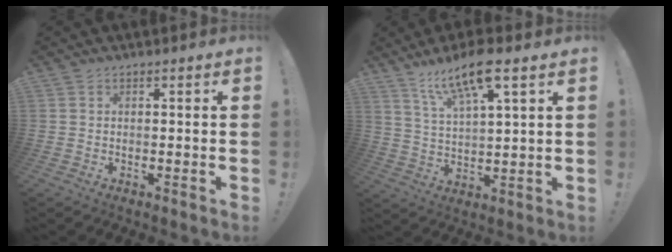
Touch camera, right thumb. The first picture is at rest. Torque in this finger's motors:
{"motor_torque": [-0.01, 0.38, 0.71, 0.89, 0.06]}